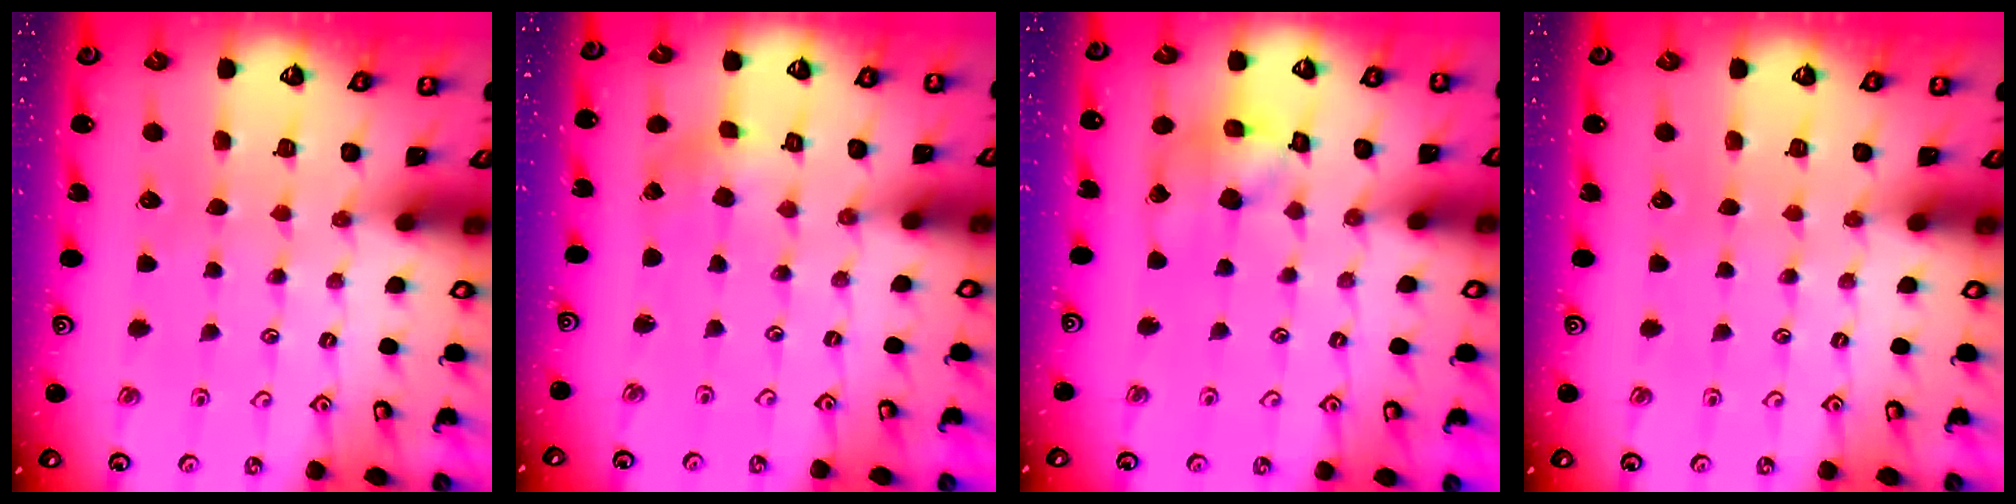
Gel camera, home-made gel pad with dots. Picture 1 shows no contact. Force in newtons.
{"total": 0.5, "press": 0.5, "slide": 0.2}
{"total": 13.1, "press": 13.0, "slide": 2.0}
{"total": 0.0}